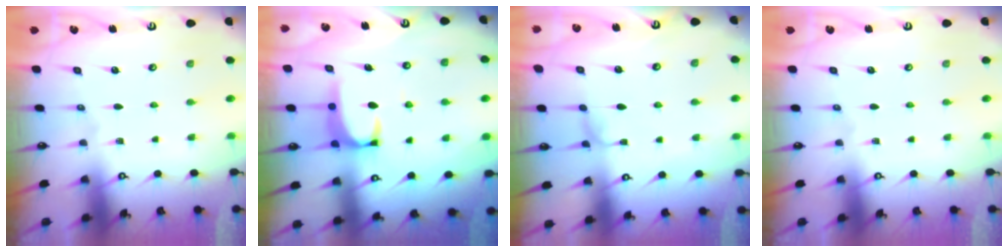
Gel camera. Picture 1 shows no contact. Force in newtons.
{"total": 1.9, "press": 1.9, "slide": 0.3}
{"total": 0.9, "press": 0.3, "slide": 0.8}
{"total": 0.0}